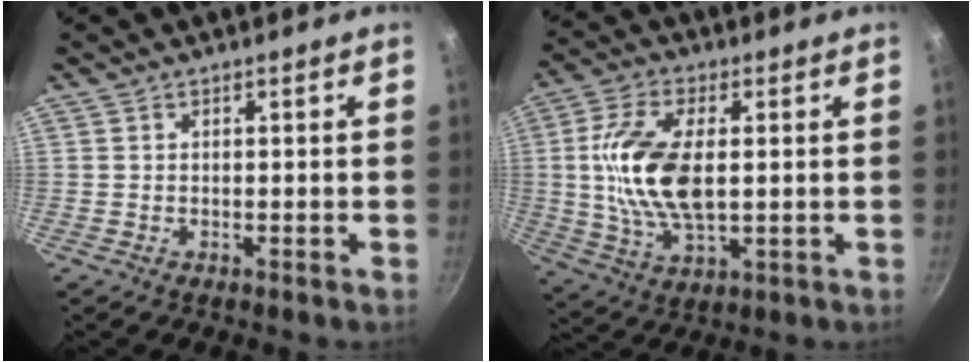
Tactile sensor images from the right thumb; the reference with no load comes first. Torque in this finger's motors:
{"motor_torque": [1.00, 2.79, 1.87, -0.26, 0.62]}